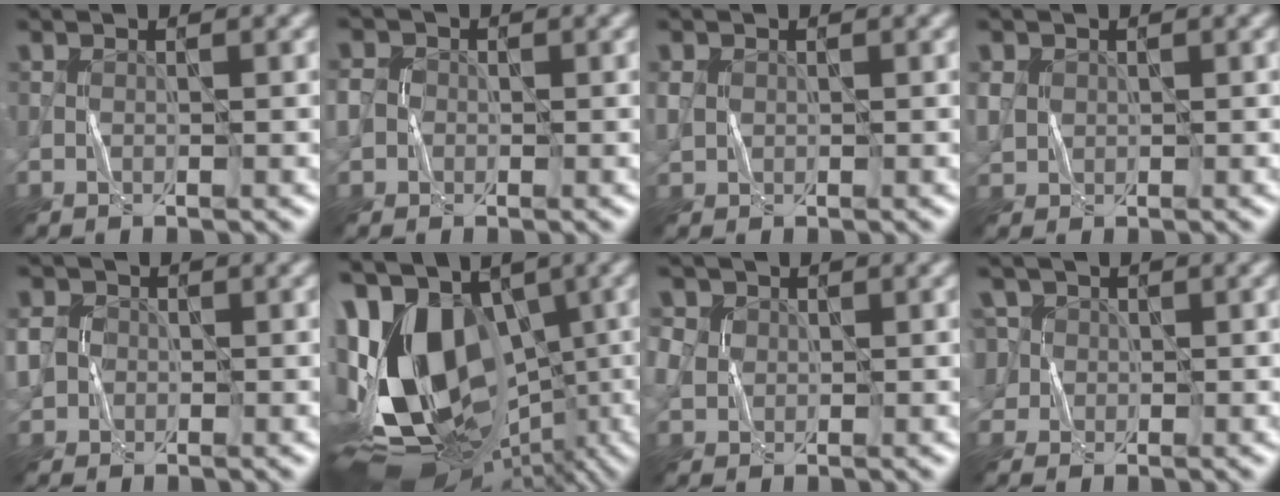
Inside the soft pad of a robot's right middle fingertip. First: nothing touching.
{"total": 3.6, "force": [-0.2, 3.3, 1.4], "torque": [-0.028, 0.012, -0.023]}
{"total": 1.4, "force": [0.2, 1.3, 0.6], "torque": [-0.015, 0.001, 0.003]}
{"total": 1.8, "force": [0.4, 1.7, 0.6], "torque": [-0.016, -0.001, 0.008]}
{"total": 4.6, "force": [-0.4, 4.2, 1.8], "torque": [-0.045, 0.015, -0.026]}
{"total": 16.4, "force": [0.4, 10.7, 12.4], "torque": [-0.228, 0.005, 0.018]}
{"total": 3.5, "force": [0.6, 3.1, 1.5], "torque": [-0.053, 0.024, 0.007]}
{"total": 4.9, "force": [1.6, 4.3, 2.0], "torque": [-0.047, 0.027, 0.008]}